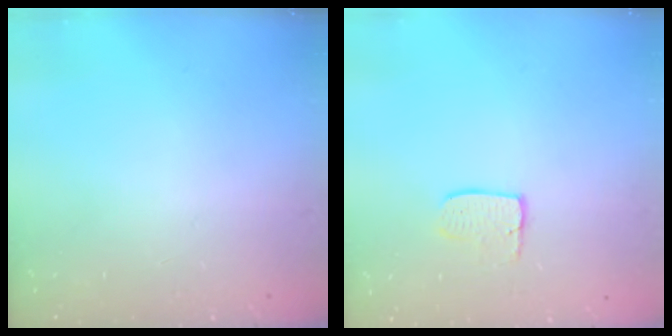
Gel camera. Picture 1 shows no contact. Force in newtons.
{"total": 5.9, "press": 5.9, "slide": 0.3}